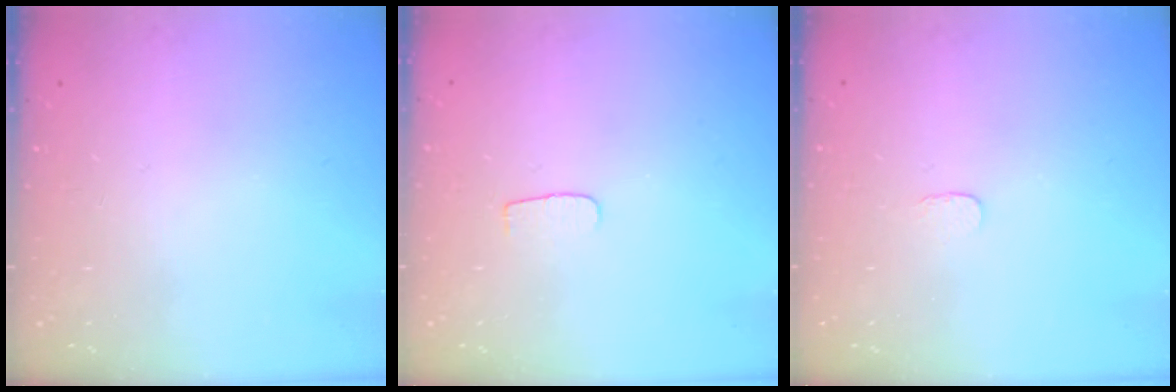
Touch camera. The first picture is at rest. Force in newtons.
{"total": 3.8, "press": 3.7, "slide": 0.4}
{"total": 2.6, "press": 2.6, "slide": 0.2}